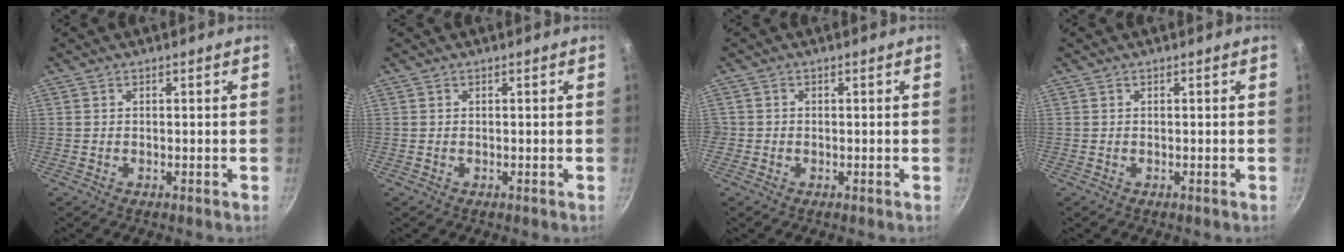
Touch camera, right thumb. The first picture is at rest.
{"total": 0.0}
{"total": 0.8, "force": [-0.2, 0.8, 0.1], "torque": [-0.002, 0.002, -0.006]}
{"total": 0.0}